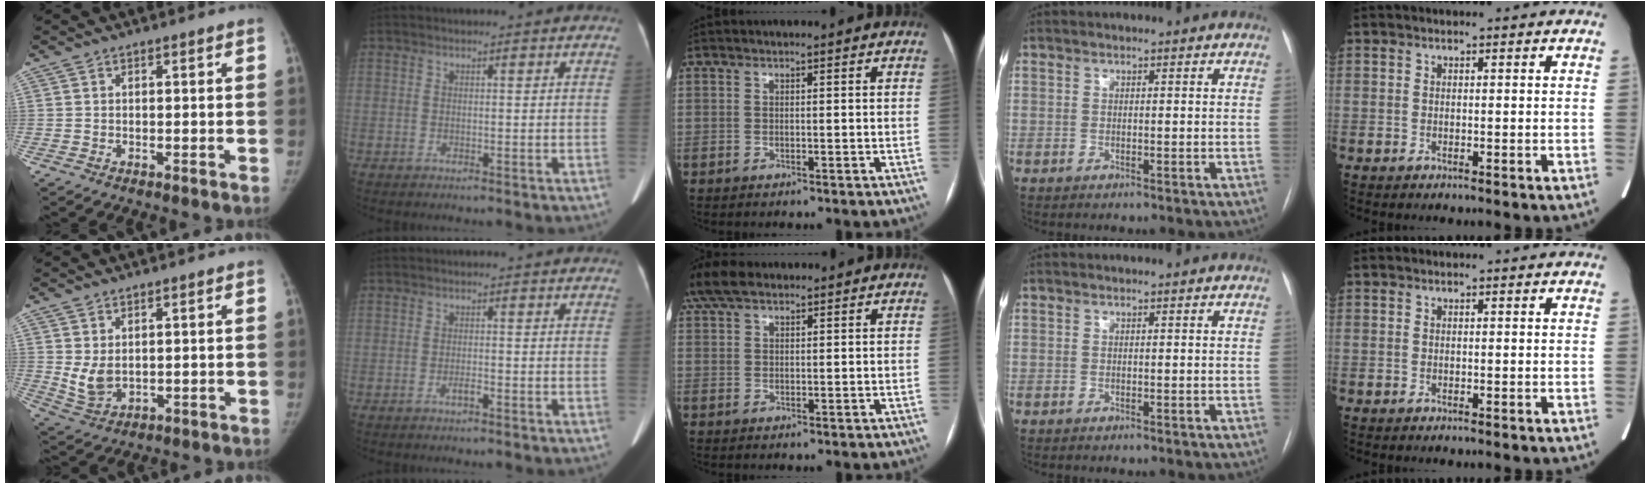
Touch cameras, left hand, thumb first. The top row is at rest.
{"thumb": {"total": 5.0, "force": [1.0, 3.2, 3.8], "torque": [-0.065, -0.013, 0.033]}, "index": {"total": 1.2, "force": [-0.8, 0.2, 0.8], "torque": [-0.018, 0.000, -0.014]}, "middle": {"total": 6.1, "force": [4.6, 2.3, 3.1], "torque": [-0.076, 0.033, 0.093]}}